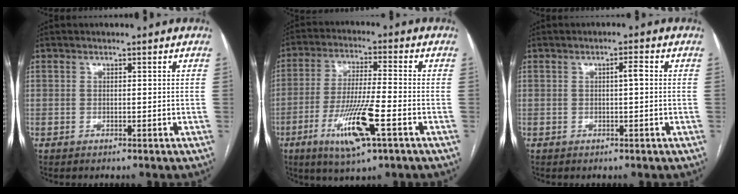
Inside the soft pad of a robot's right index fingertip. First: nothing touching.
{"total": 11.5, "force": [-4.7, 1.1, 10.5], "torque": [-0.204, -0.019, -0.083]}
{"total": 1.8, "force": [0.2, 0.3, 1.8], "torque": [-0.029, 0.003, 0.003]}